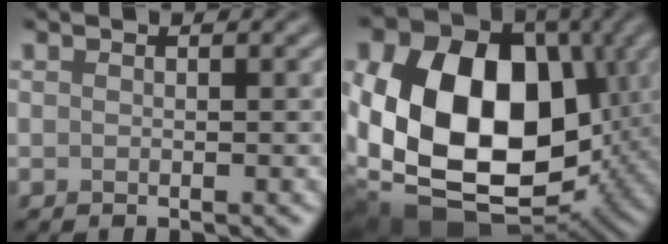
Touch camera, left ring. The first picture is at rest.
{"total": 17.6, "force": [0.6, 12.5, 12.3], "torque": [-0.244, -0.015, 0.000]}